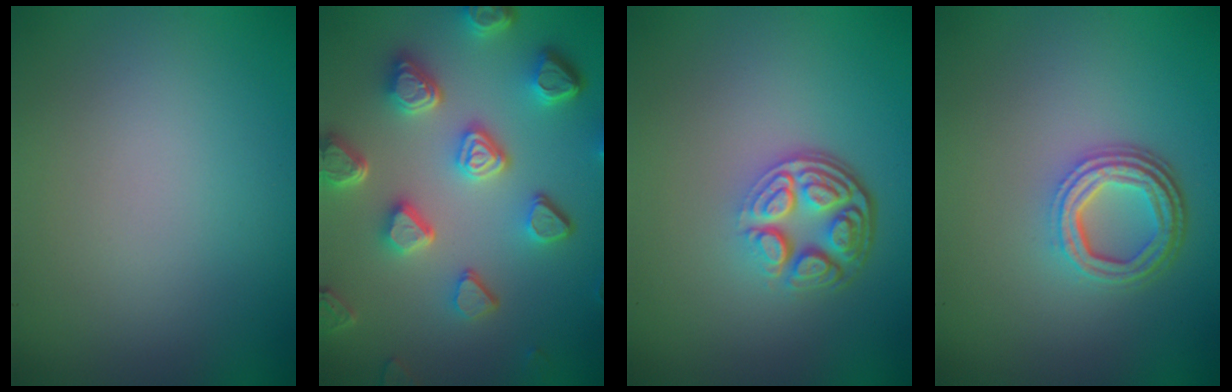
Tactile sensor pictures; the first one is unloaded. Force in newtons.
{"total": 7.1, "press": 5.5, "slide": 4.5}
{"total": 5.0, "press": 3.5, "slide": 3.6}
{"total": 4.2, "press": 3.2, "slide": 2.7}